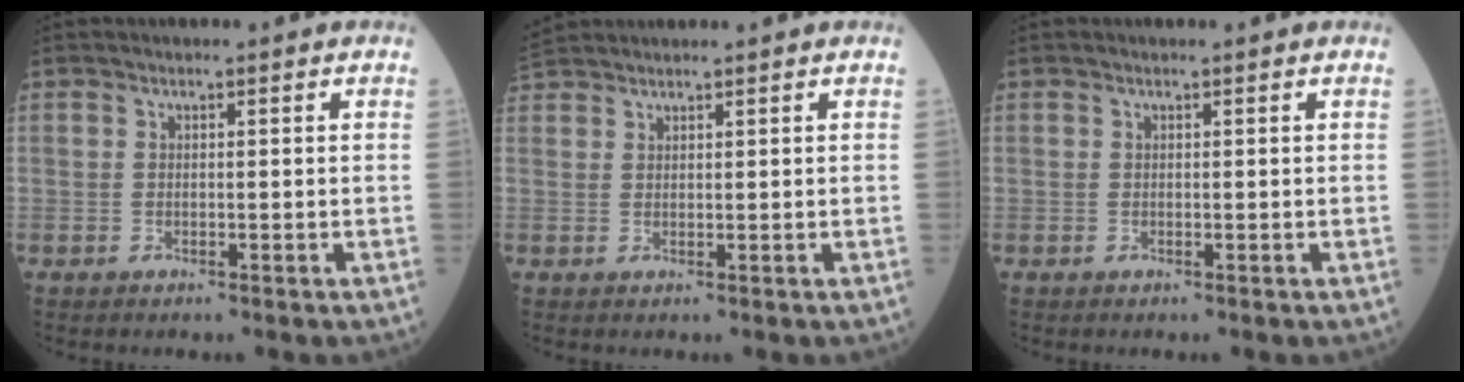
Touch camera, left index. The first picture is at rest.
{"total": 2.2, "force": [2.2, 0.0, 0.1], "torque": [-0.014, 0.020, 0.049]}
{"total": 0.0}